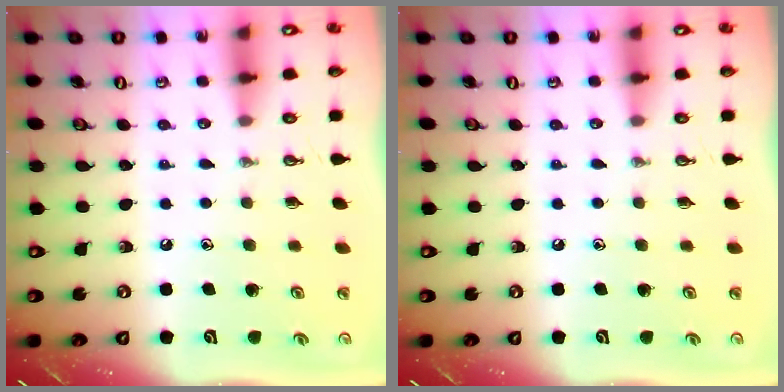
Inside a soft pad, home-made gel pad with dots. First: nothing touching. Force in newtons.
{"total": 0.0}